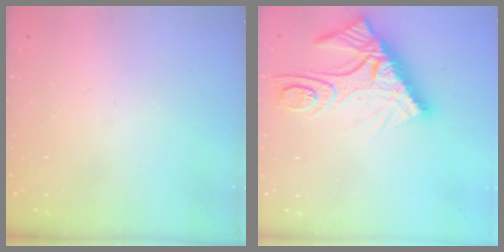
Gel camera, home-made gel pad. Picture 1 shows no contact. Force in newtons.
{"total": 16.4, "press": 16.3, "slide": 1.4}